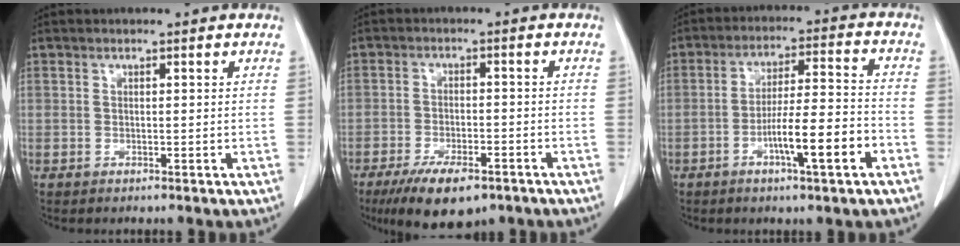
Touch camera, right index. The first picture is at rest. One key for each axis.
{"total": 9.6, "fx": -6.5, "fy": 3.6, "fz": 6.1, "tx": -0.102, "ty": -0.010, "tz": -0.104}
{"total": 10.1, "fx": -4.3, "fy": 0.6, "fz": 9.1, "tx": -0.148, "ty": 0.007, "tz": -0.068}